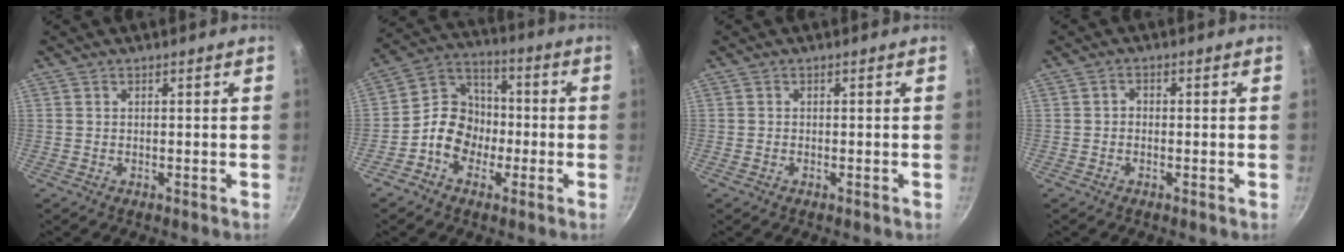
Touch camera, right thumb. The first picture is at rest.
{"total": 10.8, "force": [-3.0, 9.0, 5.2], "torque": [-0.050, 0.047, -0.070]}
{"total": 0.0}
{"total": 1.3, "force": [-0.3, 1.1, 0.7], "torque": [-0.011, 0.008, -0.007]}